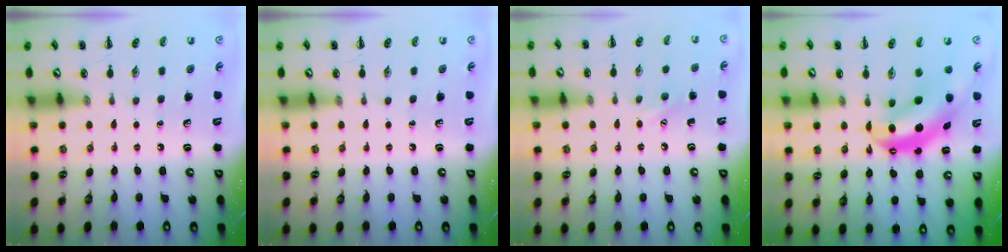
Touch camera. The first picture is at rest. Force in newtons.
{"total": 0.0}
{"total": 6.1, "press": 6.0, "slide": 1.3}
{"total": 8.8, "press": 8.6, "slide": 2.2}